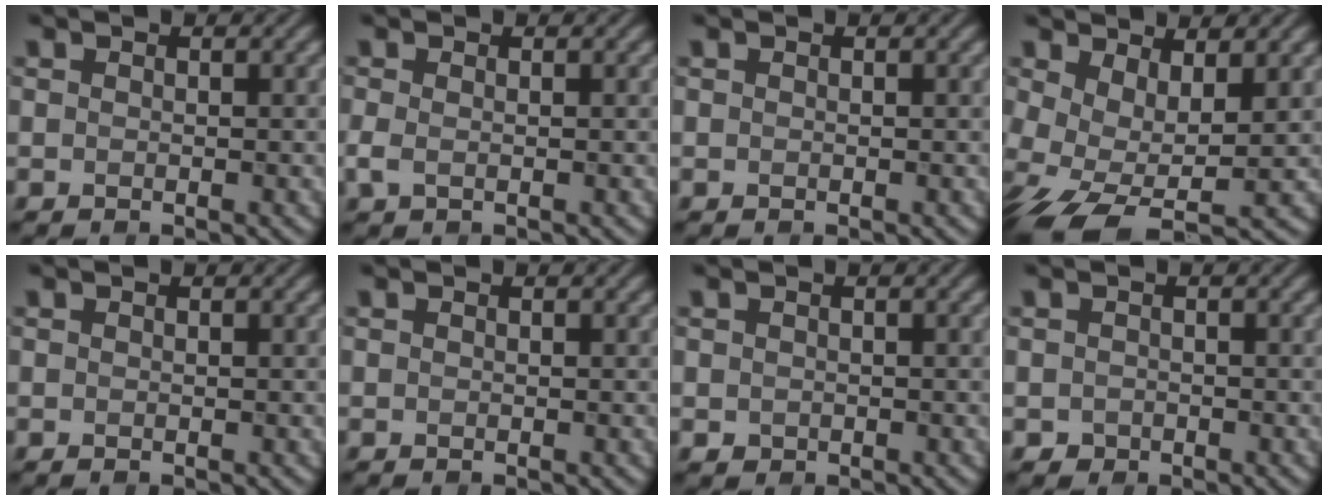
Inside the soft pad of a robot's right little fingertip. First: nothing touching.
{"total": 1.2, "force": [-0.1, 0.6, 1.0], "torque": [-0.027, -0.002, -0.004]}
{"total": 0.0}
{"total": 6.5, "force": [-1.6, 3.0, 5.6], "torque": [-0.116, -0.017, -0.028]}
{"total": 0.0}
{"total": 0.0}
{"total": 0.6, "force": [-0.1, 0.6, 0.2], "torque": [-0.002, -0.002, -0.001]}
{"total": 0.8, "force": [-0.4, 0.6, 0.1], "torque": [0.000, -0.003, -0.007]}